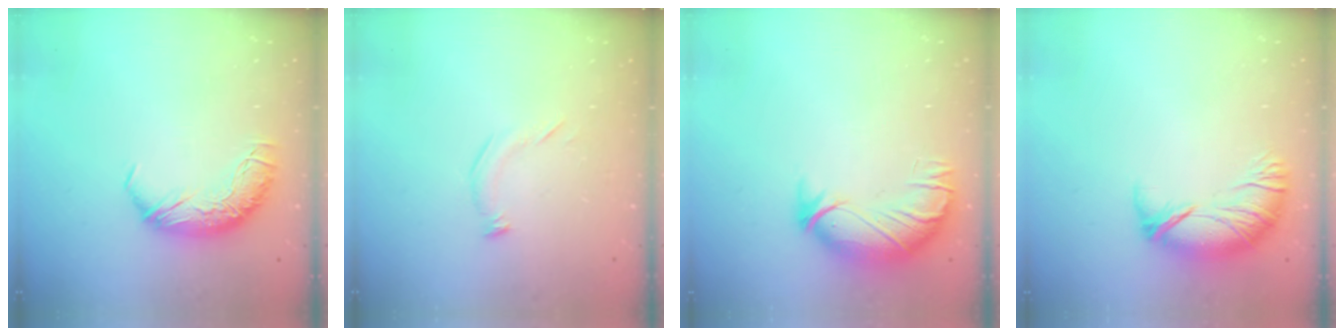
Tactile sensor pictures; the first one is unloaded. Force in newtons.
{"total": 4.4, "press": 4.3, "slide": 0.8}
{"total": 3.3, "press": 1.6, "slide": 2.8}
{"total": 2.8, "press": 1.9, "slide": 2.0}